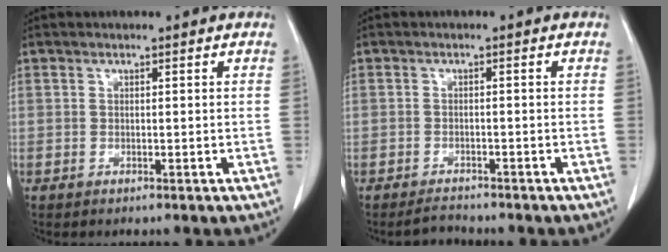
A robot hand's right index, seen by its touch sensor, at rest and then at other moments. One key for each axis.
{"total": 1.9, "fx": -1.8, "fy": 0.3, "fz": 0.0, "tx": -0.003, "ty": -0.007, "tz": -0.027}